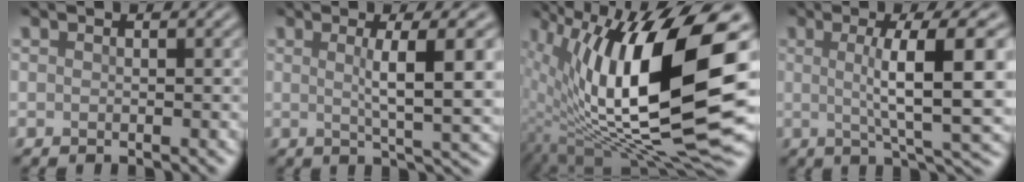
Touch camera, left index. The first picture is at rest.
{"total": 7.3, "force": [1.2, 1.6, 7.1], "torque": [-0.094, 0.004, 0.018]}
{"total": 16.1, "force": [2.5, 5.6, 14.9], "torque": [-0.269, -0.009, 0.054]}
{"total": 9.8, "force": [1.2, 2.1, 9.5], "torque": [-0.119, 0.007, 0.019]}